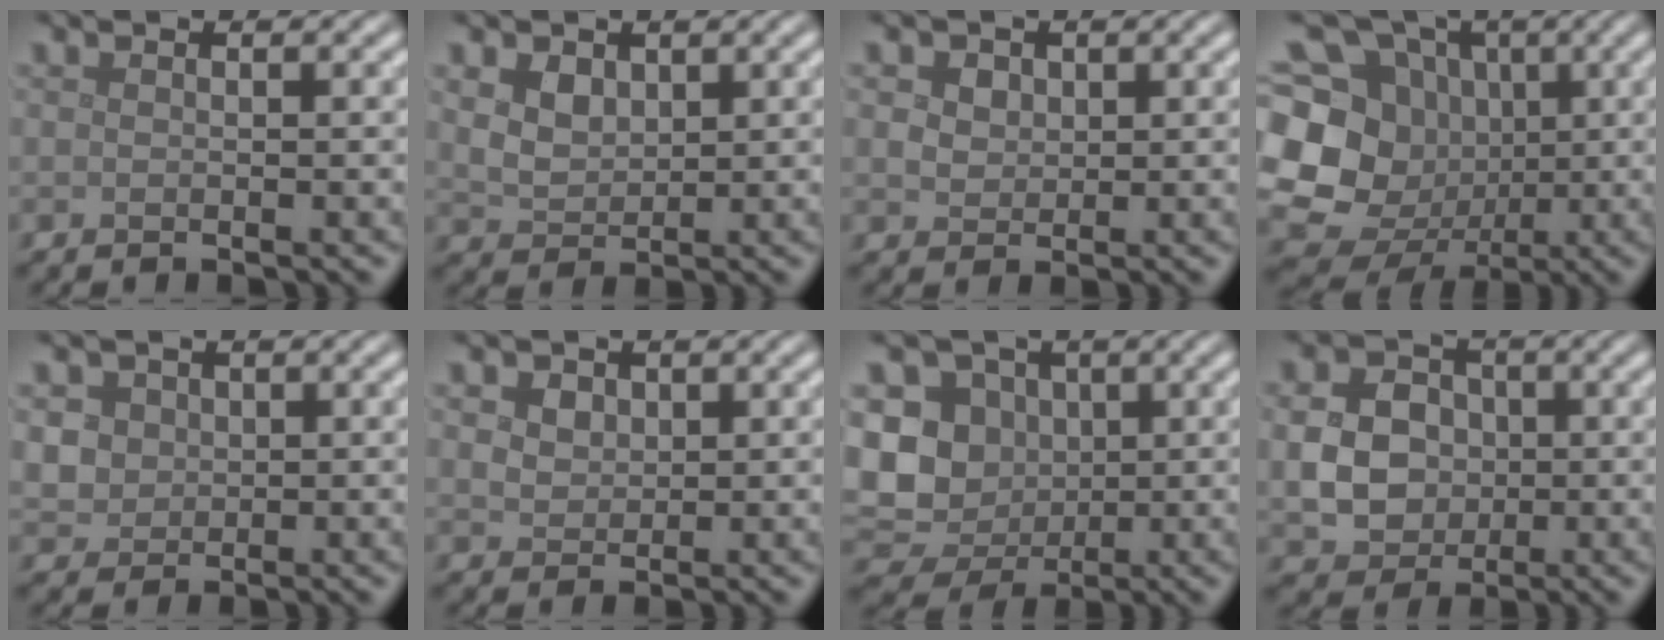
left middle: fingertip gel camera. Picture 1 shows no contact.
{"total": 2.9, "force": [1.4, 2.0, 1.6], "torque": [-0.033, -0.001, 0.024]}
{"total": 3.6, "force": [1.7, 2.6, 1.7], "torque": [-0.038, 0.008, 0.022]}
{"total": 17.2, "force": [-0.9, 15.6, 7.3], "torque": [-0.185, 0.002, -0.038]}
{"total": 3.1, "force": [1.0, 2.7, 1.1], "torque": [-0.030, 0.005, 0.025]}
{"total": 3.5, "force": [1.8, 2.4, 1.7], "torque": [-0.045, 0.009, 0.030]}
{"total": 9.6, "force": [0.2, 8.3, 4.8], "torque": [-0.095, -0.010, -0.014]}
{"total": 5.1, "force": [-0.1, 4.3, 2.8], "torque": [-0.055, 0.006, -0.005]}